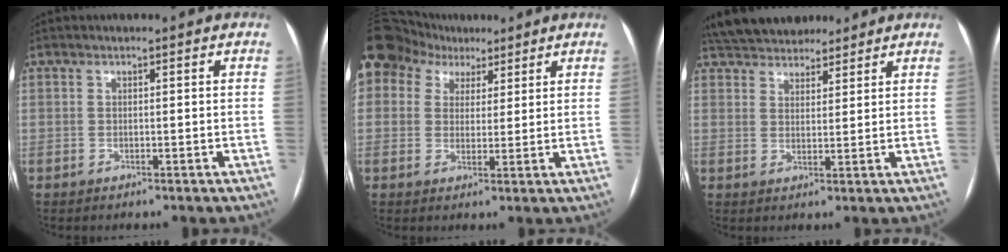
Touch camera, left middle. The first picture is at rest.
{"total": 18.9, "force": [10.2, 14.4, 6.7], "torque": [-0.224, 0.084, 0.195]}
{"total": 12.5, "force": [11.0, 4.5, 3.8], "torque": [-0.068, 0.032, 0.176]}